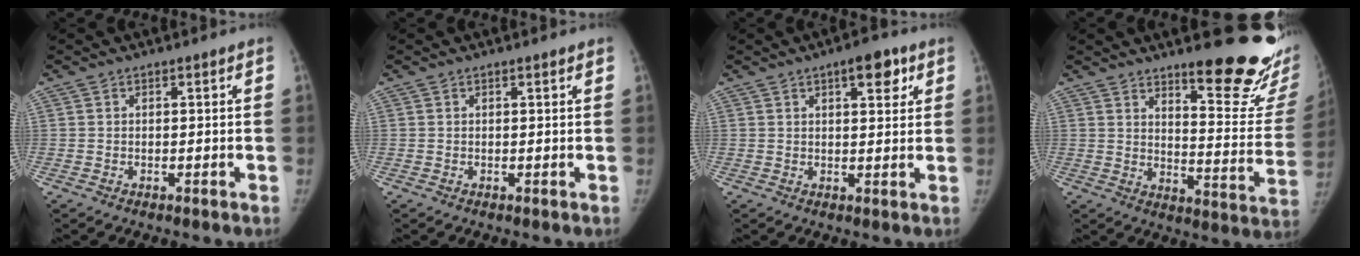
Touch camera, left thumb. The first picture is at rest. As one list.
[{"total": 0.9, "force": [0.7, 0.1, 0.5], "torque": [-0.003, 0.003, 0.008]}, {"total": 6.0, "force": [3.1, 2.5, 4.5], "torque": [-0.039, -0.010, 0.037]}, {"total": 19.5, "force": [14.4, 4.3, 12.5], "torque": [-0.124, -0.126, 0.189]}]